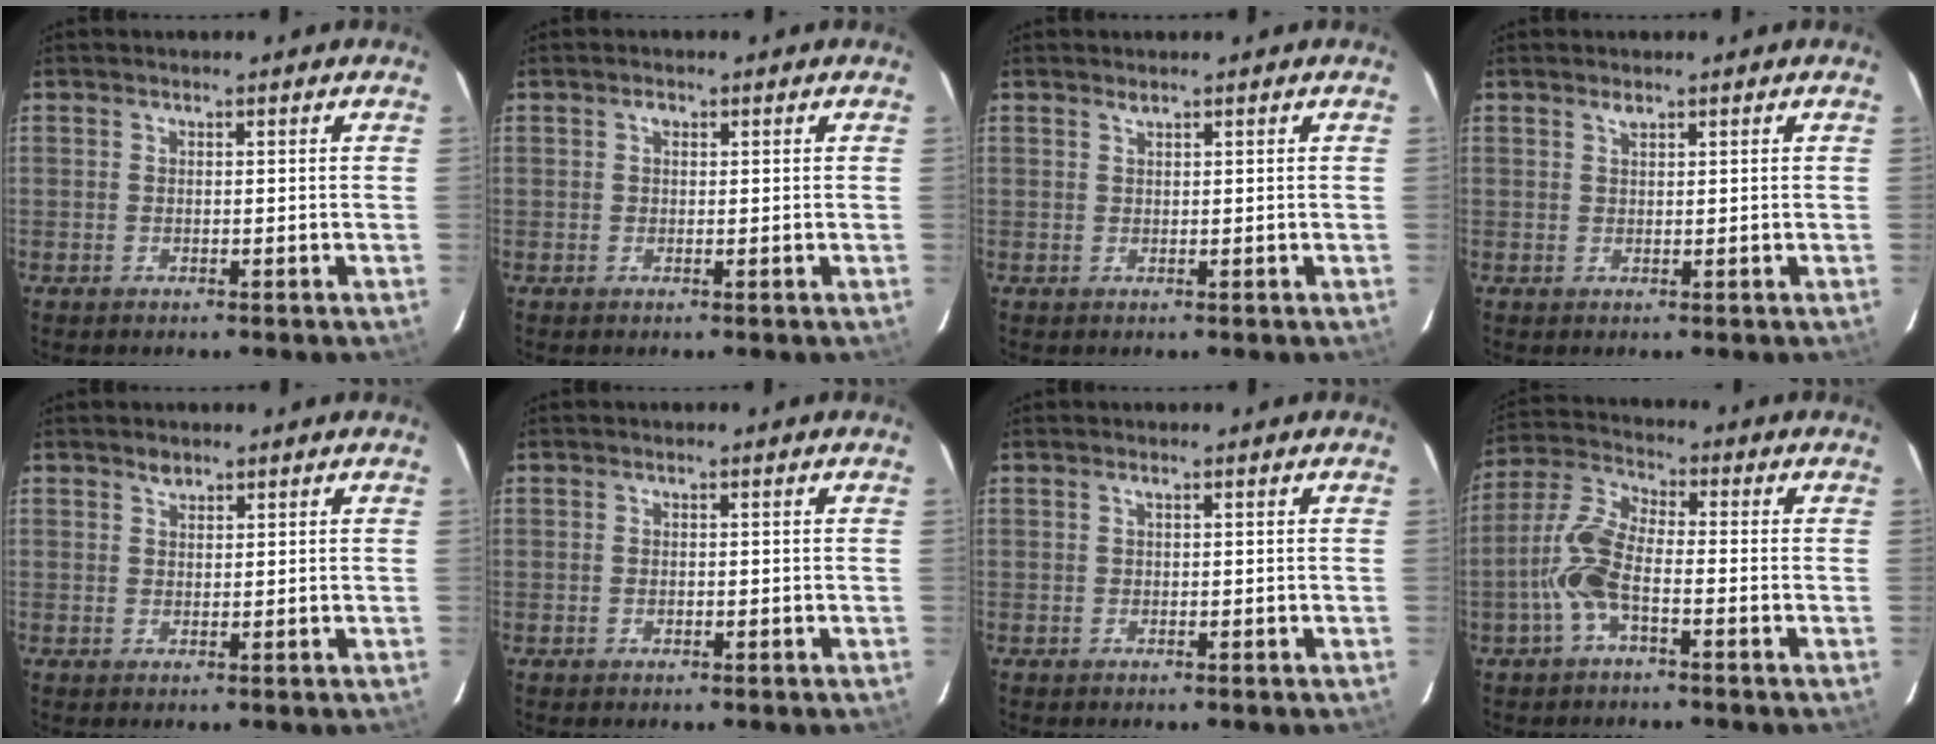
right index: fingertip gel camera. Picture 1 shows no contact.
{"total": 1.1, "force": [0.3, 0.9, 0.5], "torque": [-0.007, 0.007, 0.003]}
{"total": 0.5, "force": [0.5, 0.1, 0.2], "torque": [-0.002, 0.001, 0.009]}
{"total": 1.0, "force": [0.7, 0.4, 0.5], "torque": [-0.007, 0.003, 0.013]}
{"total": 1.4, "force": [1.0, 0.8, 0.4], "torque": [-0.006, 0.003, 0.018]}
{"total": 0.9, "force": [-0.3, 0.7, 0.5], "torque": [-0.008, 0.001, -0.004]}
{"total": 0.0}
{"total": 8.9, "force": [-3.1, 2.9, 7.8], "torque": [-0.182, 0.010, -0.065]}